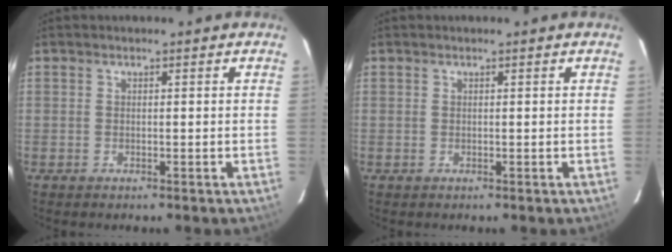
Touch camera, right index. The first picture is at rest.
{"total": 0.0}